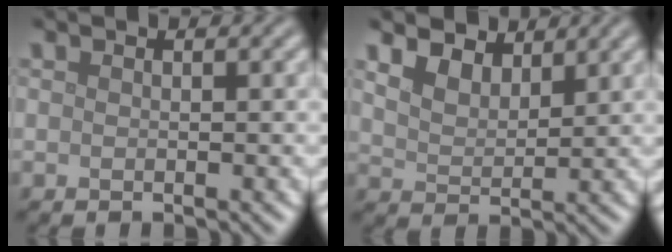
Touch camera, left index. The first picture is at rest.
{"total": 4.0, "force": [3.1, 1.9, 1.7], "torque": [-0.051, 0.002, 0.046]}